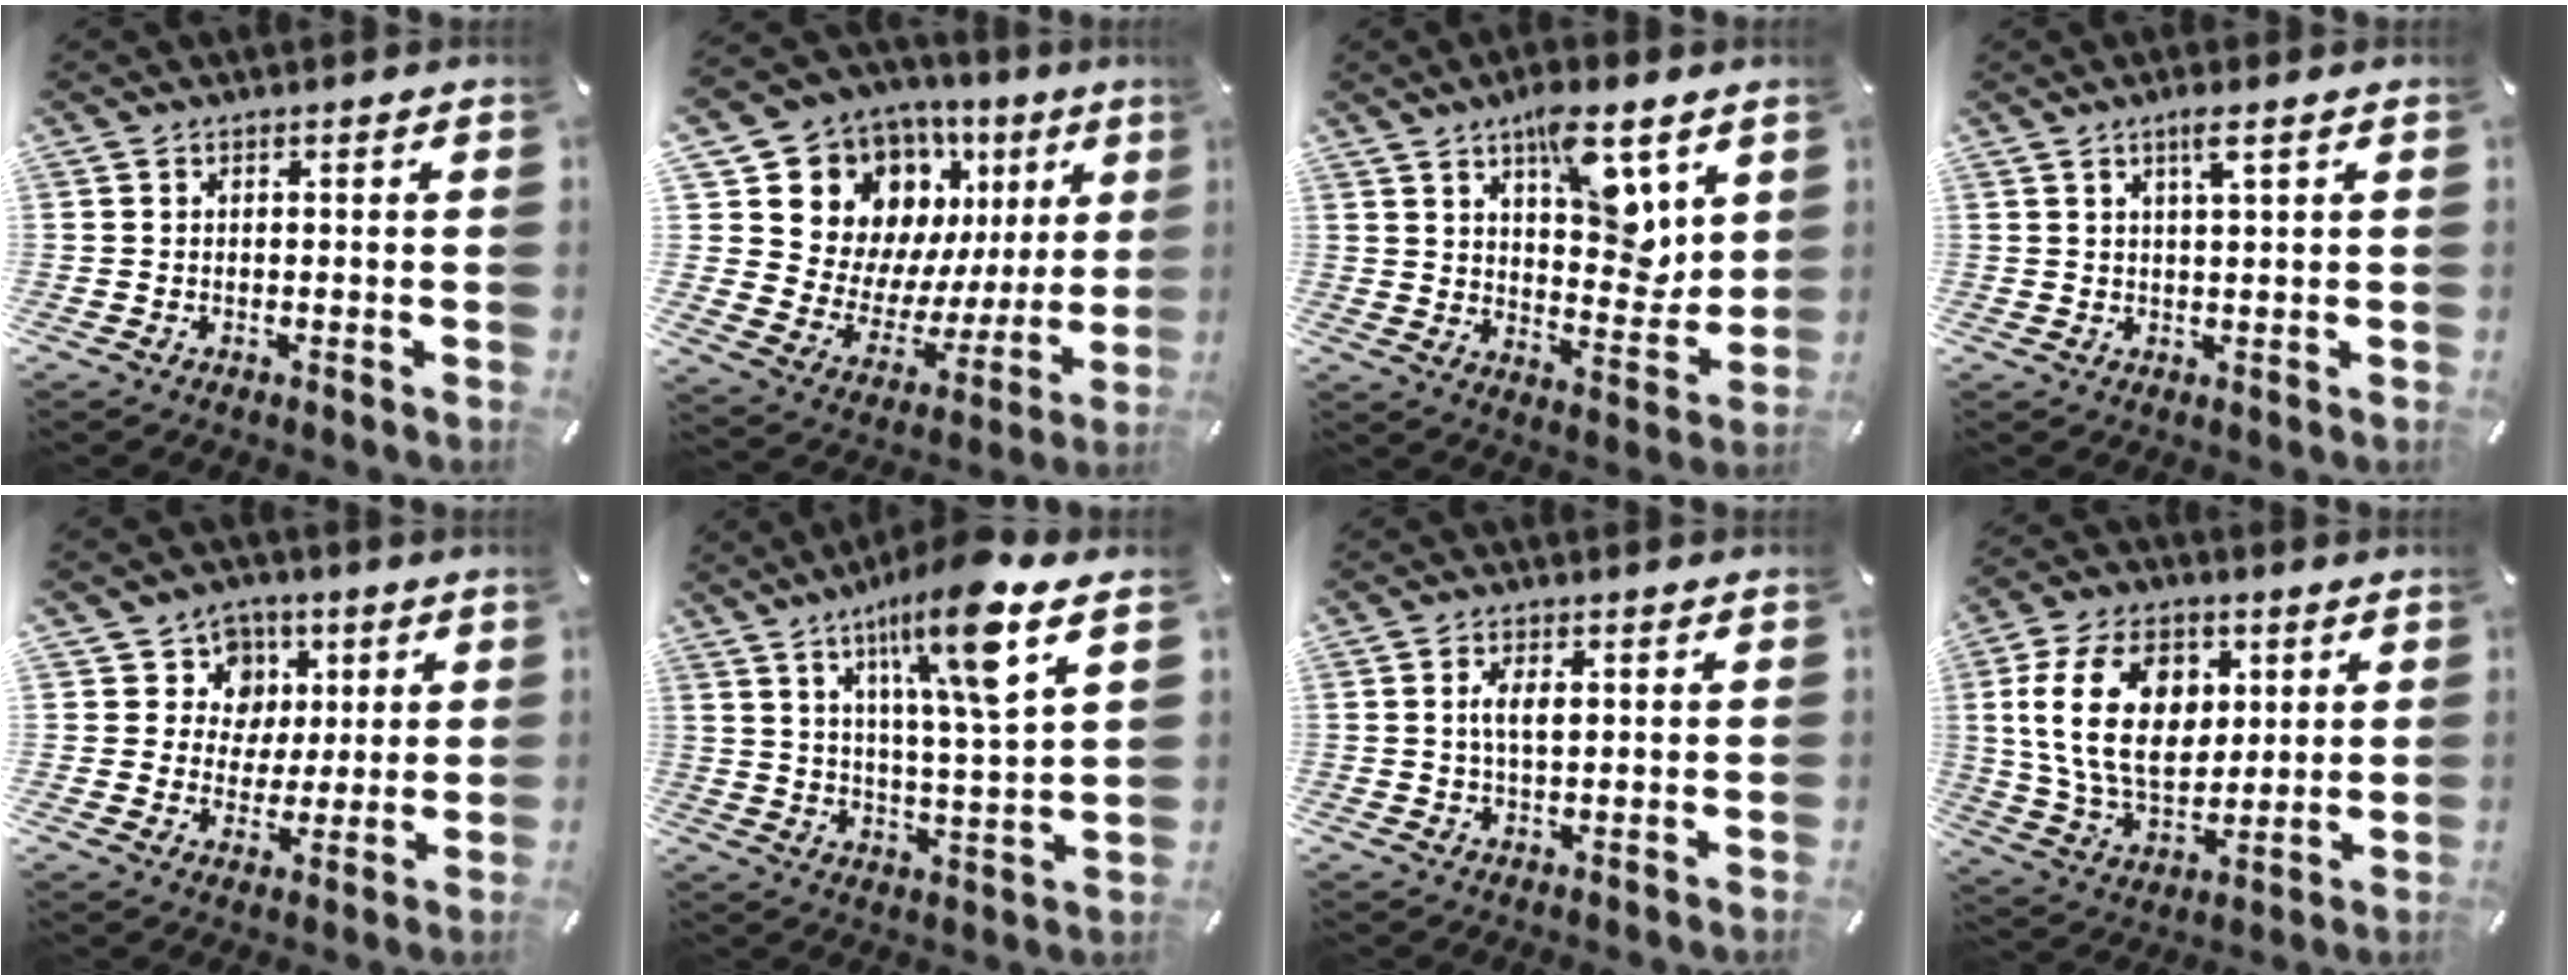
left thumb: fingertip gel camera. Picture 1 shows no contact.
{"total": 15.1, "force": [9.2, 11.0, 4.5], "torque": [-0.078, -0.089, 0.179]}
{"total": 13.9, "force": [7.8, 6.1, 9.7], "torque": [-0.122, -0.052, 0.131]}
{"total": 3.7, "force": [2.1, 0.3, 3.0], "torque": [-0.064, 0.000, 0.035]}
{"total": 9.0, "force": [2.4, 8.5, 1.5], "torque": [-0.022, -0.014, 0.047]}
{"total": 15.4, "force": [9.2, 2.3, 12.2], "torque": [-0.205, -0.038, 0.140]}
{"total": 3.9, "force": [0.7, 1.6, 3.5], "torque": [-0.078, 0.003, 0.007]}
{"total": 17.5, "force": [4.5, 12.1, 11.8], "torque": [-0.230, 0.007, 0.077]}